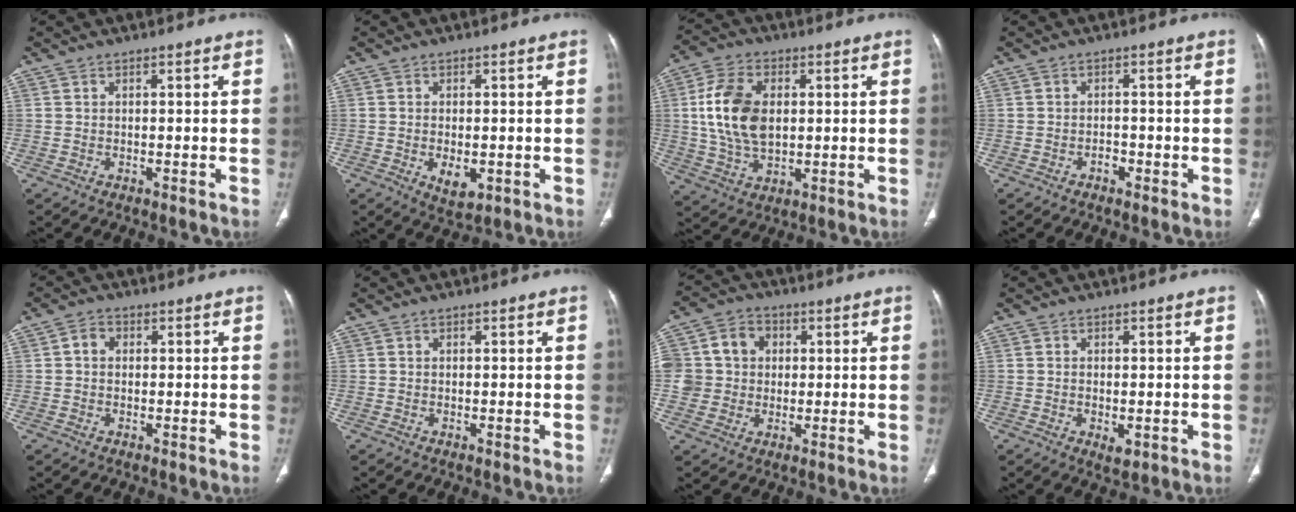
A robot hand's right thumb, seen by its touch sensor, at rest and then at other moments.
{"total": 4.8, "force": [-1.1, 2.7, 3.8], "torque": [-0.056, -0.008, -0.010]}
{"total": 13.2, "force": [1.6, 8.3, 10.1], "torque": [-0.189, 0.000, 0.033]}
{"total": 1.5, "force": [-0.9, 1.0, 0.8], "torque": [-0.009, 0.007, -0.015]}
{"total": 2.5, "force": [0.3, 2.1, 1.4], "torque": [-0.016, 0.011, 0.001]}
{"total": 0.0}
{"total": 12.7, "force": [1.6, 11.5, 5.3], "torque": [-0.087, 0.028, 0.030]}
{"total": 2.4, "force": [-0.6, 1.3, 2.0], "torque": [-0.035, -0.007, -0.006]}